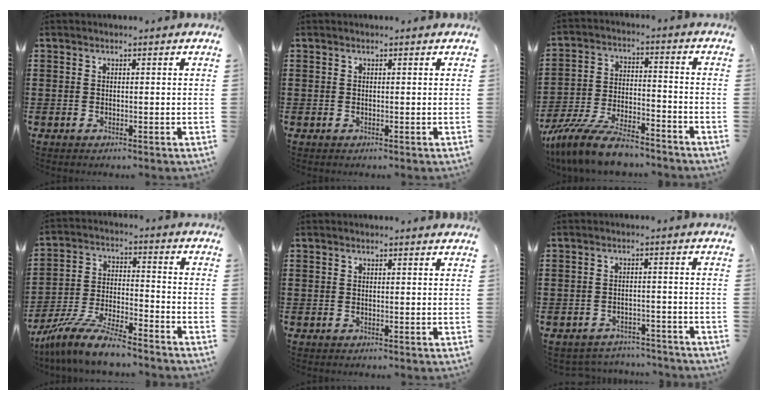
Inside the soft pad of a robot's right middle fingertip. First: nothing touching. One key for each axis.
{"total": 0.0}
{"total": 9.6, "fx": -8.5, "fy": 1.8, "fz": 4.1, "tx": -0.084, "ty": 0.017, "tz": -0.165}
{"total": 9.6, "fx": -8.7, "fy": 1.0, "fz": 4.0, "tx": -0.082, "ty": 0.014, "tz": -0.172}
{"total": 0.0}
{"total": 2.9, "fx": -2.9, "fy": 0.5, "fz": -0.1, "tx": -0.006, "ty": -0.001, "tz": -0.062}